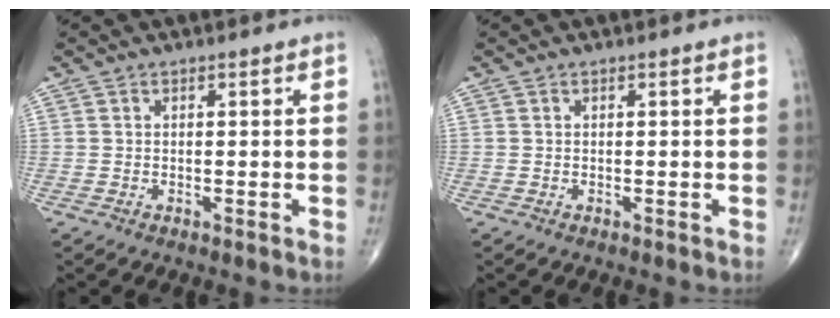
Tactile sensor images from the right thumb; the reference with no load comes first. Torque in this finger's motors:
{"motor_torque": [0.00, 0.00, 0.00, 0.00, 0.00]}